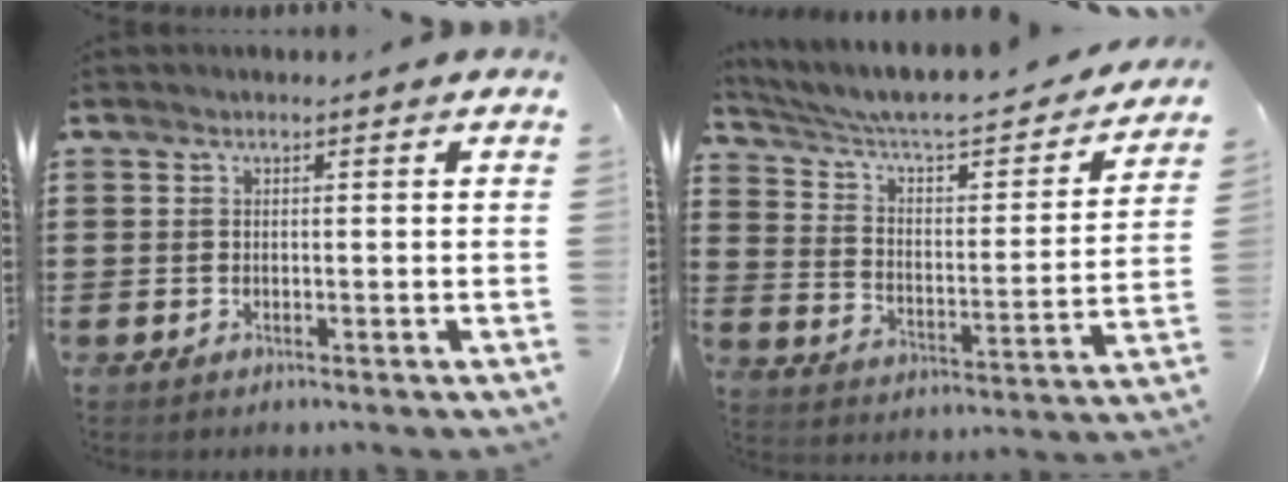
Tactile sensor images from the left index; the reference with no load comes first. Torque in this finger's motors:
{"motor_torque": [1.15, -0.99, 0.50, 0.21]}